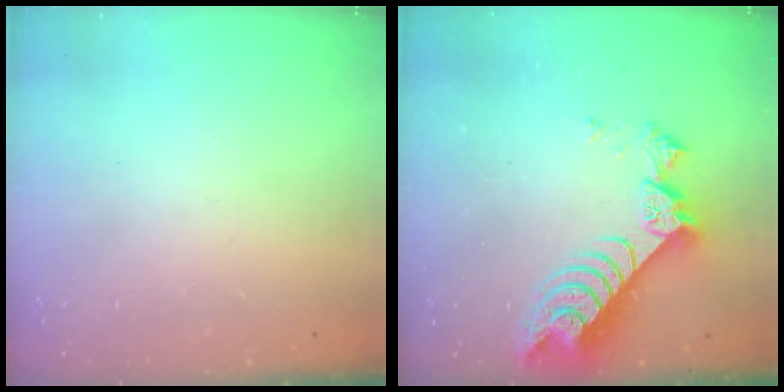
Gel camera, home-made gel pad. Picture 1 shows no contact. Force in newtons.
{"total": 8.3, "press": 8.2, "slide": 1.0}